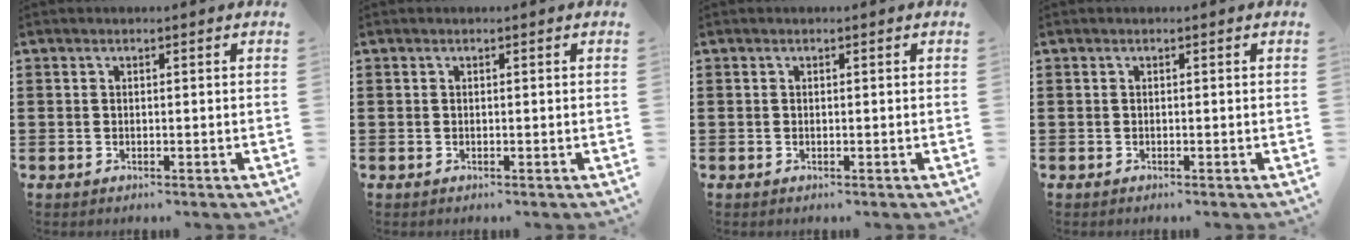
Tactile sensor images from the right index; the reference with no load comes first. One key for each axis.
{"total": 0.0}
{"total": 0.0}
{"total": 0.0}